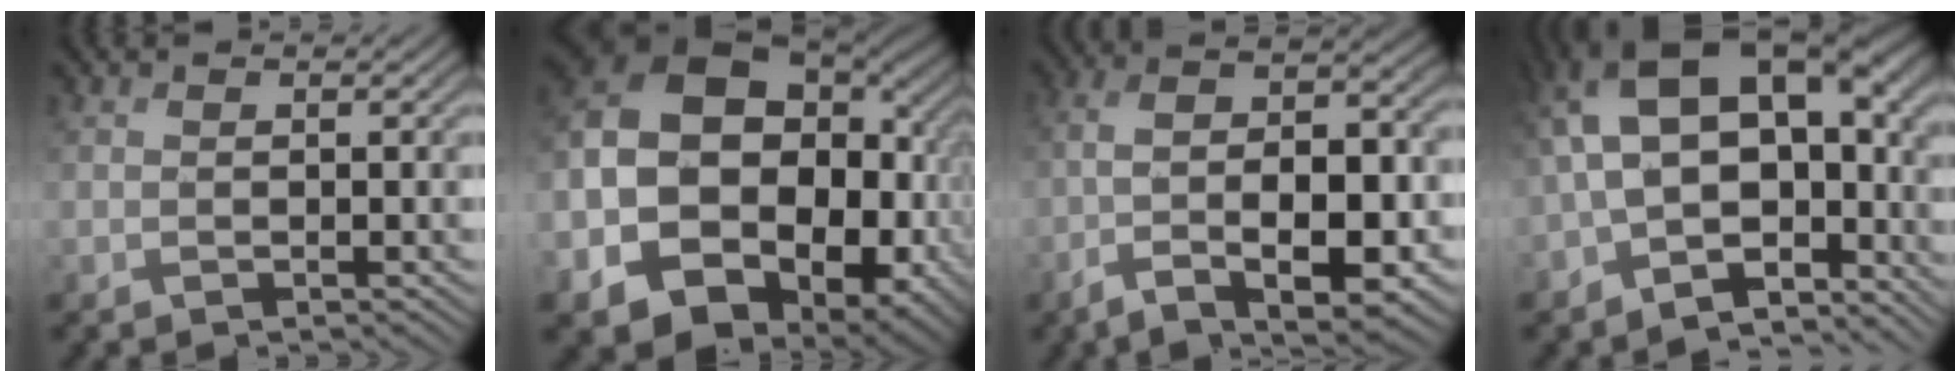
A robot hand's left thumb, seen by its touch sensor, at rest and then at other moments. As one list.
[{"total": 22.3, "force": [-5.0, 17.0, 13.5], "torque": [-0.262, -0.034, -0.091]}, {"total": 13.3, "force": [-5.4, 5.0, 11.0], "torque": [-0.203, -0.014, -0.076]}, {"total": 16.3, "force": [-1.9, 10.0, 12.7], "torque": [-0.228, -0.013, -0.004]}]